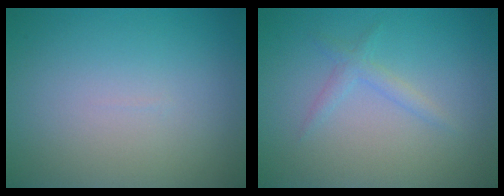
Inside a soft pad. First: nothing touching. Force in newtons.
{"total": 1.3, "press": 1.3, "slide": 0.0}